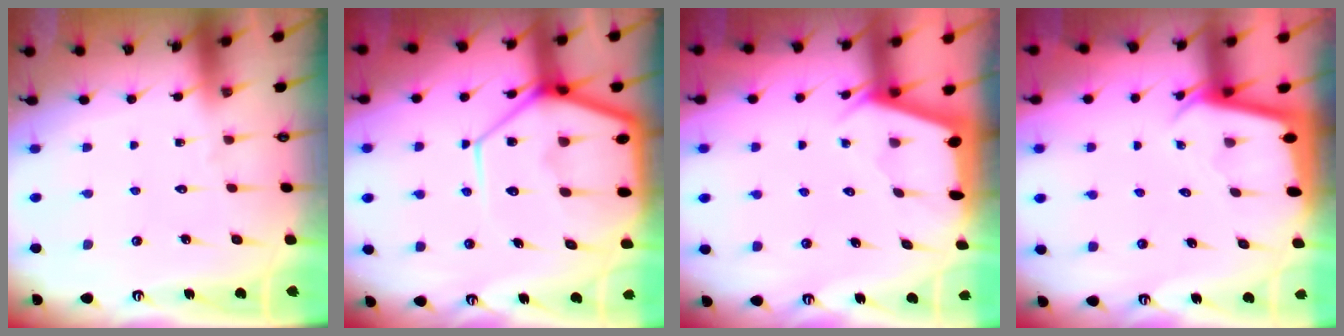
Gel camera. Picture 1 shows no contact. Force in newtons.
{"total": 18.3, "press": 18.3, "slide": 1.8}
{"total": 2.4, "press": 2.4, "slide": 0.3}
{"total": 2.4, "press": 2.4, "slide": 0.1}